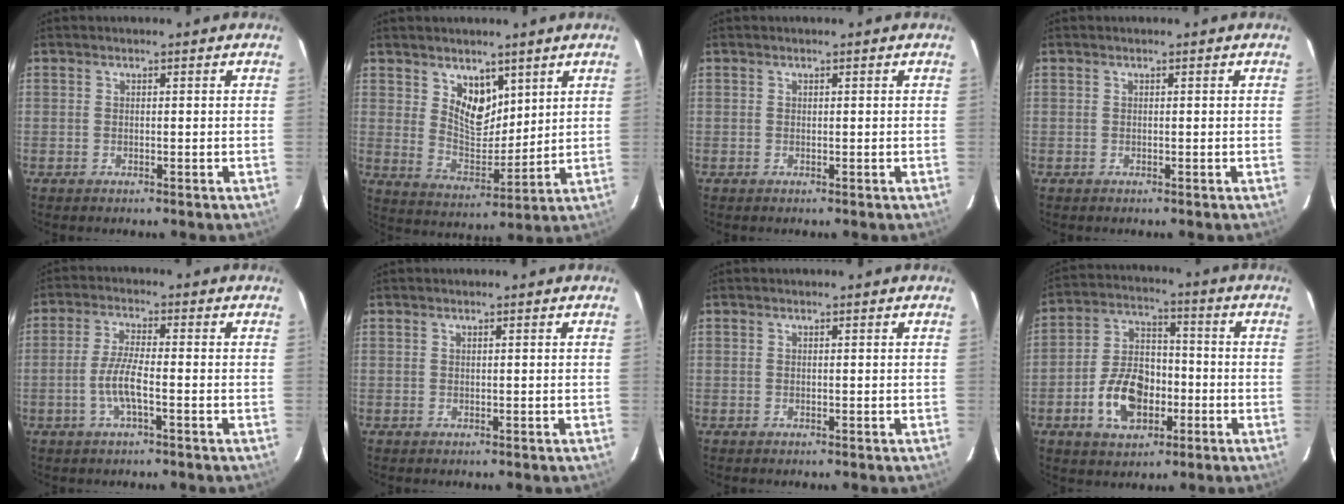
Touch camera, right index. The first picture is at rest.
{"total": 8.4, "force": [4.7, 4.9, 4.9], "torque": [-0.074, -0.006, 0.093]}
{"total": 0.0}
{"total": 0.0}
{"total": 5.6, "force": [-2.0, 0.6, 5.2], "torque": [-0.109, 0.000, -0.039]}
{"total": 0.0}
{"total": 0.0}
{"total": 12.0, "force": [-4.4, 7.6, 8.3], "torque": [-0.167, 0.019, -0.068]}